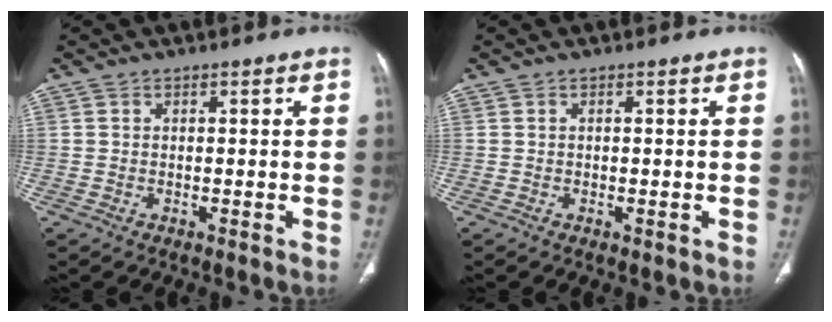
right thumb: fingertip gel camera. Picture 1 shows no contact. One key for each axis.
{"total": 0.9, "fx": -0.3, "fy": 0.4, "fz": 0.7, "tx": -0.009, "ty": 0.000, "tz": -0.002}